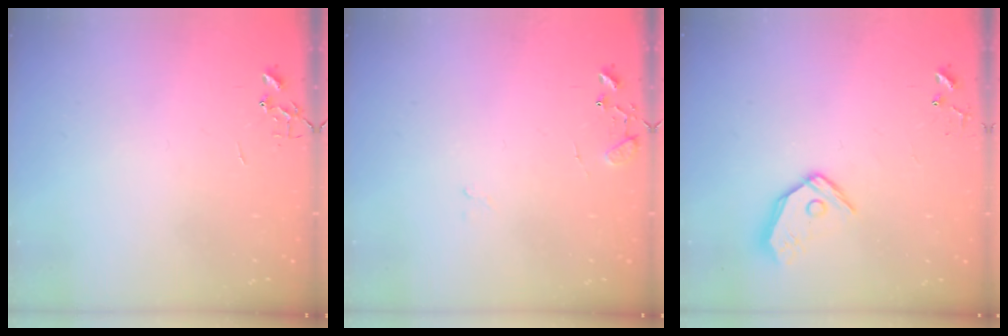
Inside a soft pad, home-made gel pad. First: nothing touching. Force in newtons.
{"total": 9.3, "press": 9.3, "slide": 0.7}
{"total": 11.1, "press": 11.0, "slide": 1.7}